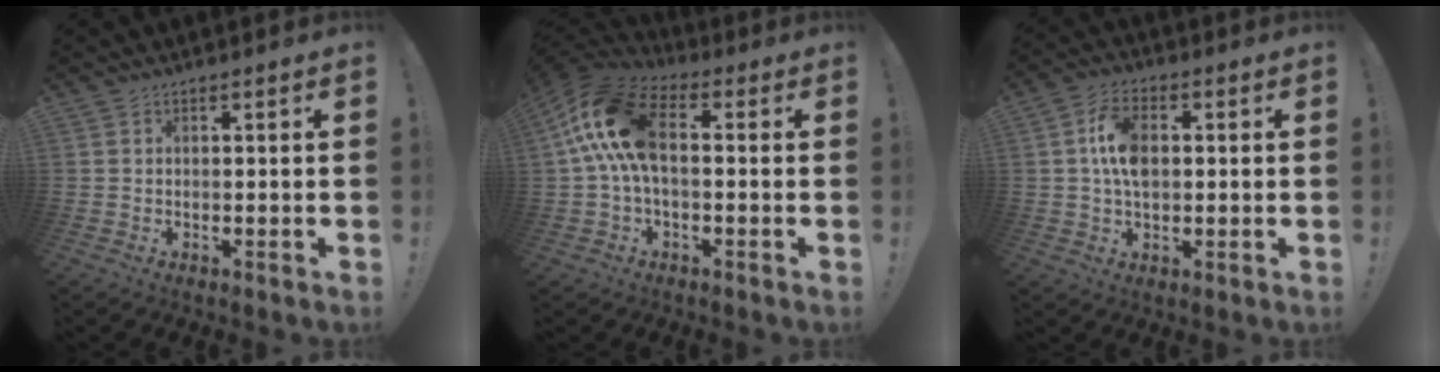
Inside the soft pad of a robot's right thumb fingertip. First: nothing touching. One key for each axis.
{"total": 14.9, "fx": 2.2, "fy": 8.1, "fz": 12.4, "tx": -0.241, "ty": 0.006, "tz": 0.041}
{"total": 9.5, "fx": 0.9, "fy": 6.1, "fz": 7.2, "tx": -0.132, "ty": 0.011, "tz": 0.020}